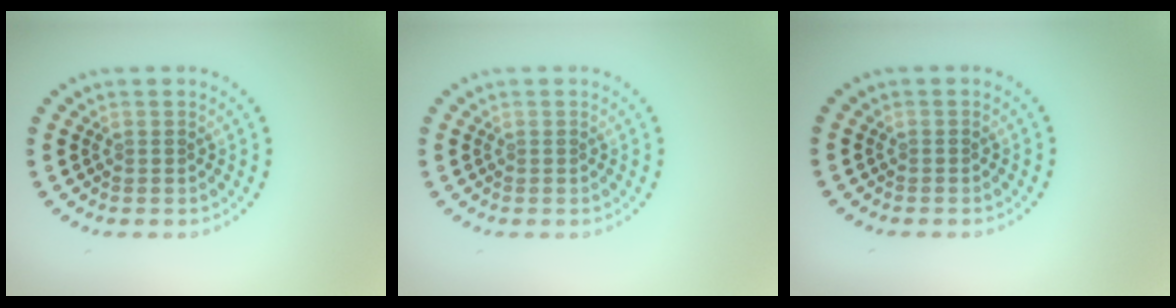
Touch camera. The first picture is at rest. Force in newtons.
{"total": 0.0}
{"total": 0.0}